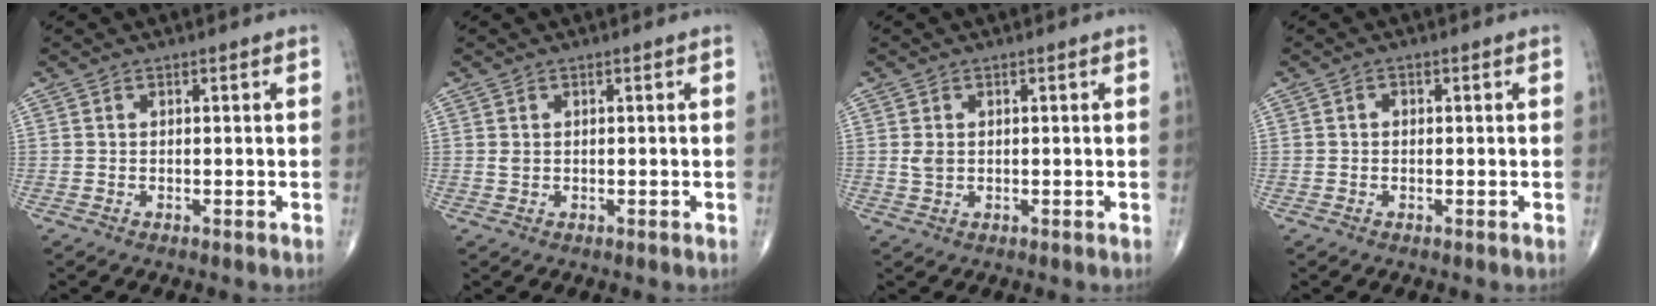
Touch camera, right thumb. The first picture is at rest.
{"total": 0.7, "force": [0.2, 0.5, 0.4], "torque": [-0.007, 0.001, 0.004]}
{"total": 1.9, "force": [0.2, 1.4, 1.3], "torque": [-0.024, -0.001, 0.008]}
{"total": 1.1, "force": [0.1, 0.9, 0.7], "torque": [-0.009, 0.006, 0.000]}